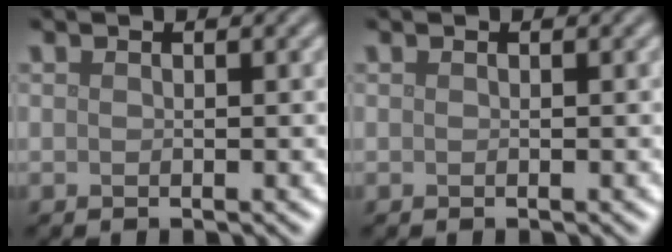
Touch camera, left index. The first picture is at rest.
{"total": 0.0}